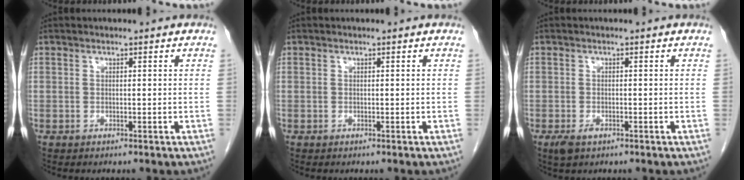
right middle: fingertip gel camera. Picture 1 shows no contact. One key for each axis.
{"total": 0.0}
{"total": 2.0, "fx": -1.1, "fy": 0.9, "fz": 1.4, "tx": -0.032, "ty": -0.003, "tz": -0.014}